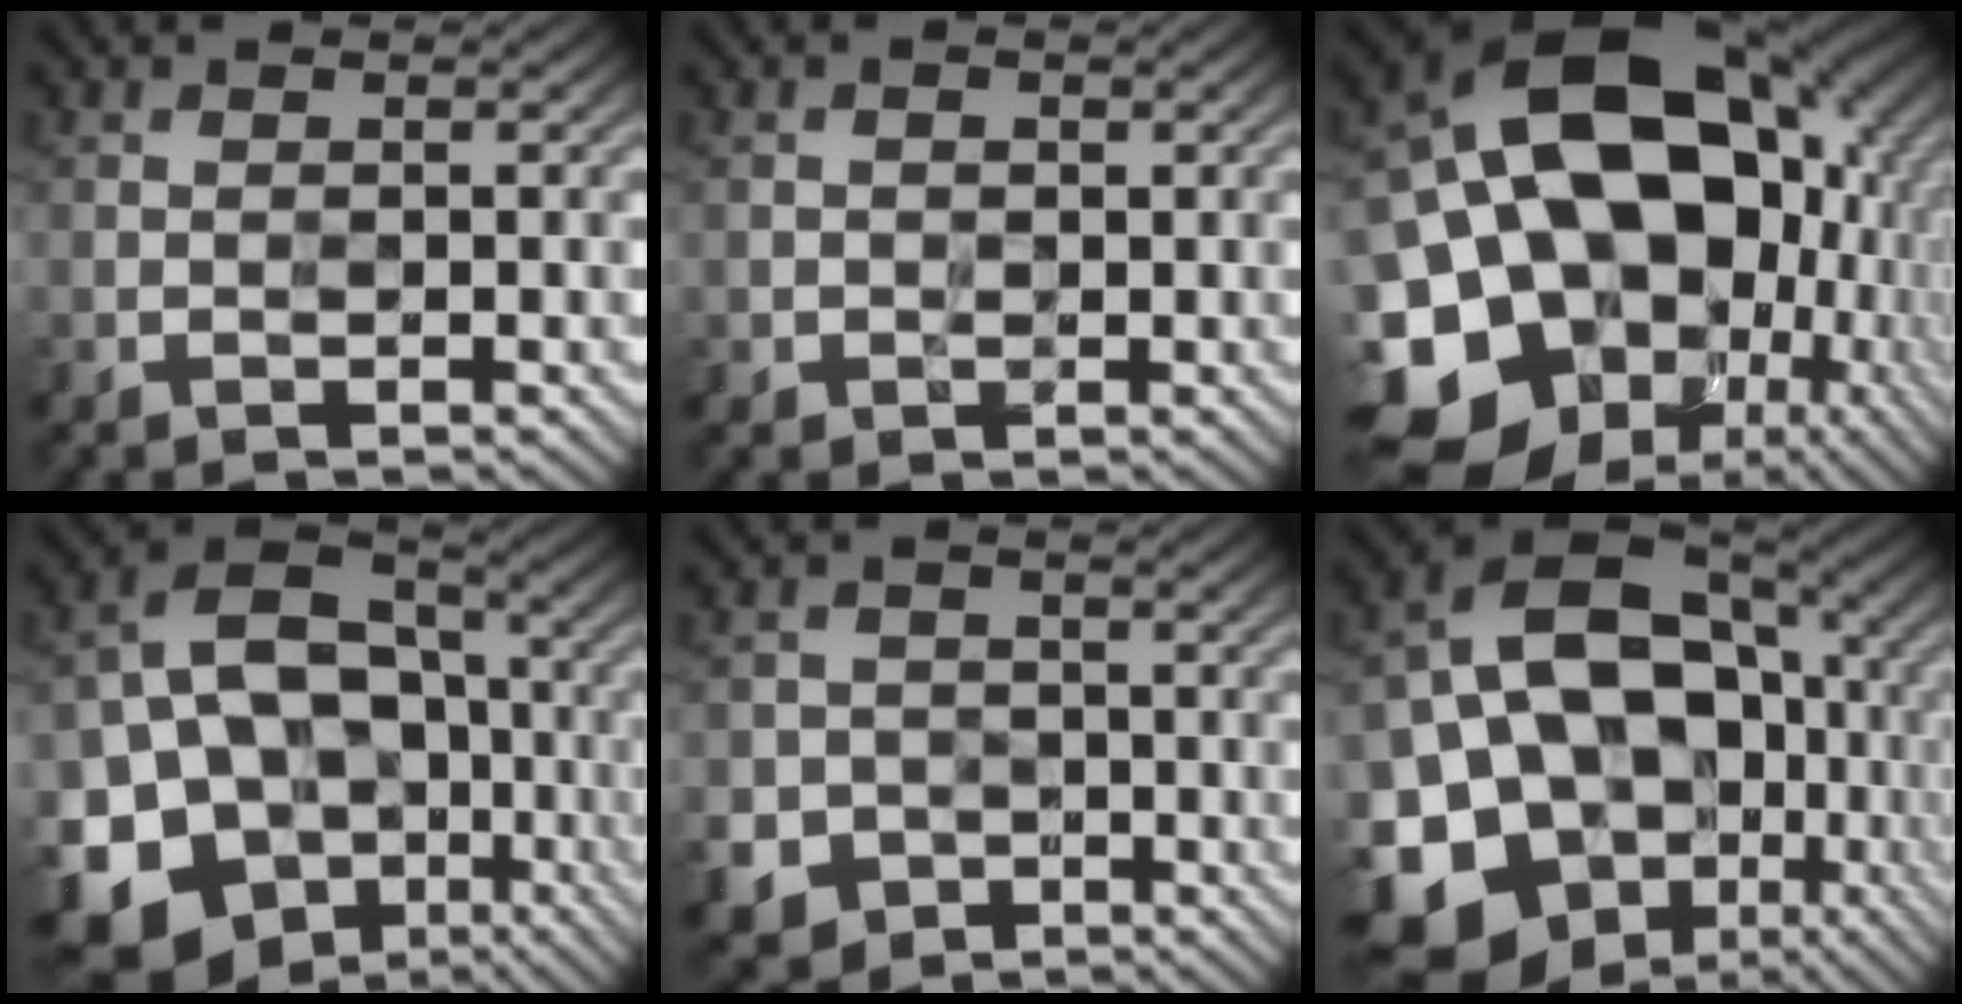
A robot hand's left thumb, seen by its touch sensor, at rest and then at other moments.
{"total": 1.0, "force": [-0.1, 0.9, 0.3], "torque": [-0.008, -0.006, -0.002]}
{"total": 23.2, "force": [-1.3, 18.0, 14.6], "torque": [-0.294, -0.030, -0.015]}
{"total": 18.9, "force": [-6.5, 14.7, 10.0], "torque": [-0.219, -0.015, -0.092]}
{"total": 6.6, "force": [-3.2, 5.6, 1.4], "torque": [-0.035, -0.021, -0.072]}
{"total": 20.0, "force": [-4.3, 15.2, 12.2], "torque": [-0.259, -0.023, -0.056]}